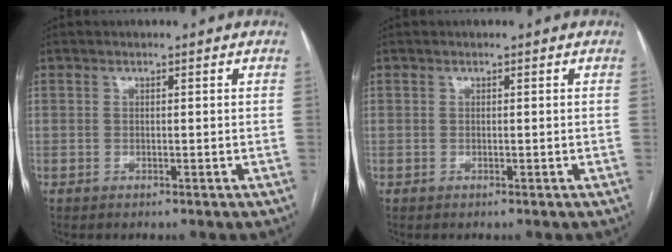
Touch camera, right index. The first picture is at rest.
{"total": 0.0}